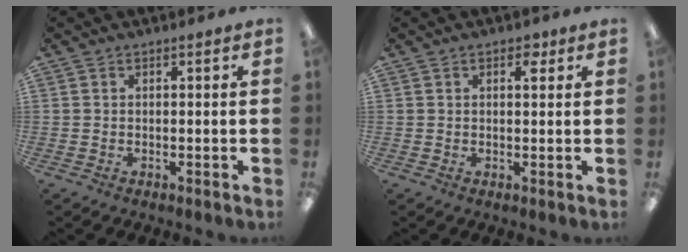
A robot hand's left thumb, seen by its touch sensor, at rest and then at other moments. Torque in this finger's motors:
{"motor_torque": [-0.15, 0.09, -0.11, -0.11, 0.00]}